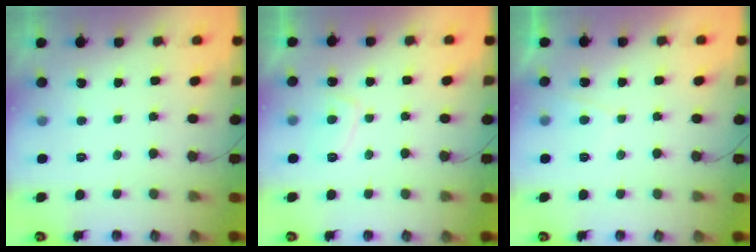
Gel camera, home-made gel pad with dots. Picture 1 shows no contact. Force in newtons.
{"total": 4.7, "press": 4.6, "slide": 1.0}
{"total": 1.1, "press": 0.9, "slide": 0.6}